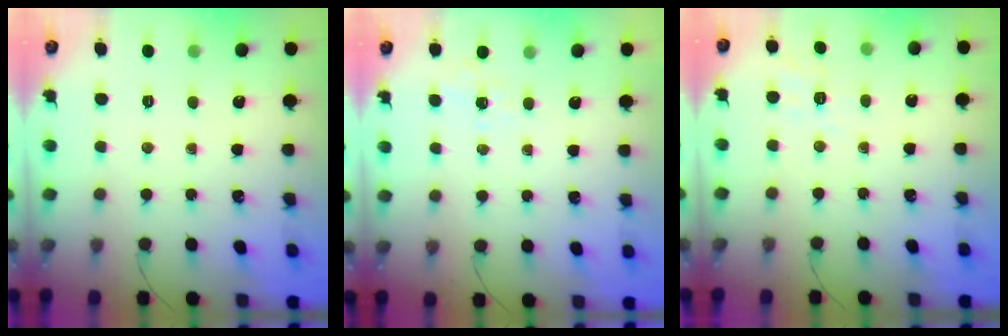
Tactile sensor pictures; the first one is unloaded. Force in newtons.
{"total": 1.7, "press": 0.9, "slide": 1.4}
{"total": 2.2, "press": 0.2, "slide": 2.2}